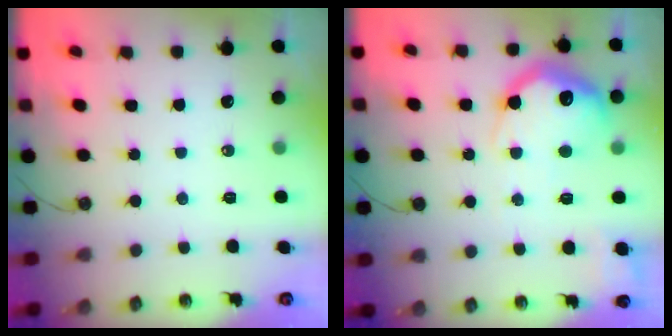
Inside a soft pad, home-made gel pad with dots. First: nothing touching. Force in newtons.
{"total": 21.3, "press": 21.2, "slide": 1.8}